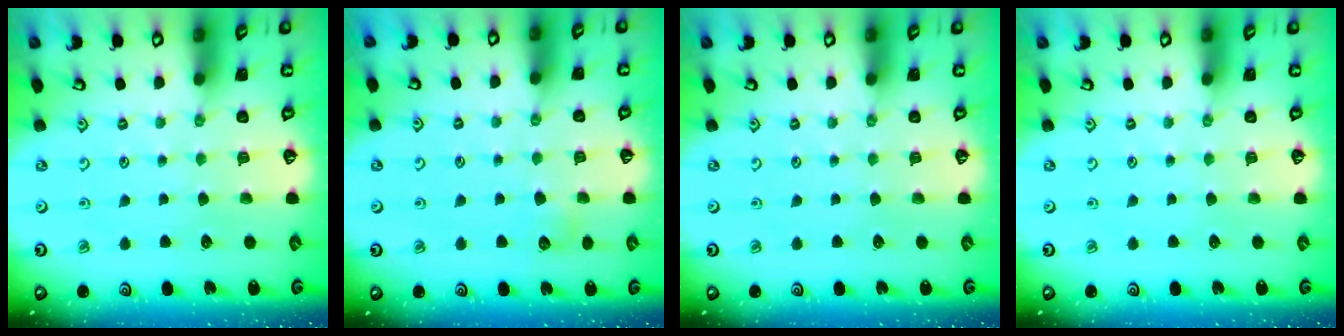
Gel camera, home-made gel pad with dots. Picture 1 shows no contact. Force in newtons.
{"total": 6.0, "press": 6.0, "slide": 0.5}
{"total": 0.0}
{"total": 0.0}